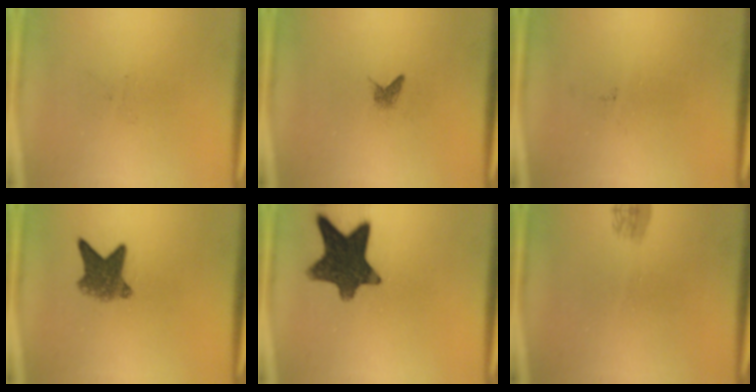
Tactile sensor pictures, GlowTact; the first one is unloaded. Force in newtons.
{"total": 1.0}
{"total": 0.0}
{"total": 5.6}
{"total": 12.3}
{"total": 1.6}